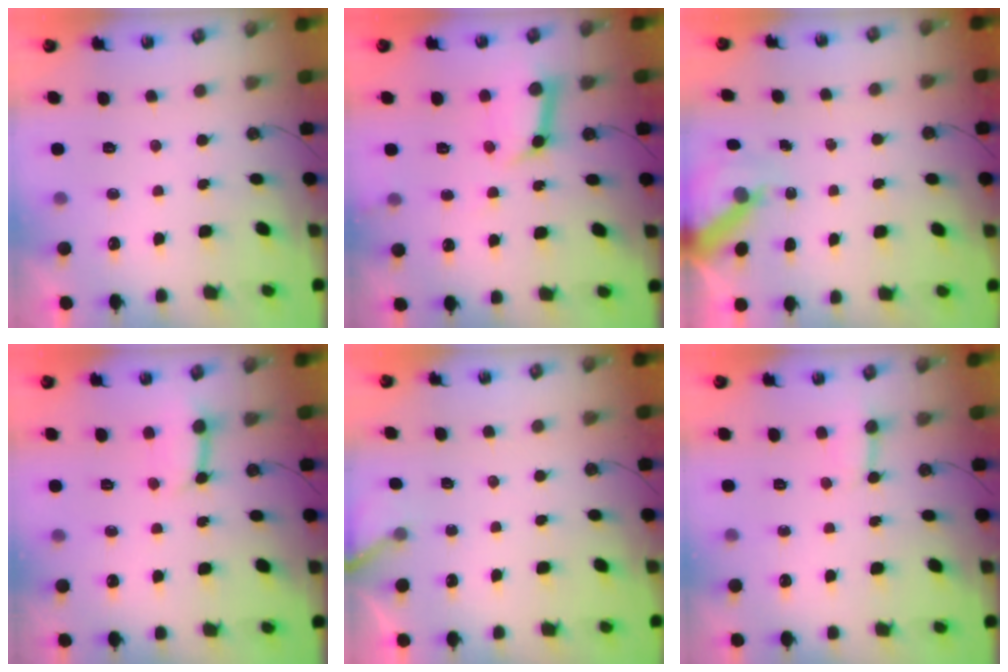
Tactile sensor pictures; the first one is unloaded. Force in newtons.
{"total": 10.7, "press": 10.6, "slide": 1.1}
{"total": 6.0, "press": 6.0, "slide": 0.7}
{"total": 7.9, "press": 7.9, "slide": 0.8}
{"total": 4.6, "press": 4.6, "slide": 0.4}
{"total": 3.0, "press": 2.9, "slide": 0.3}